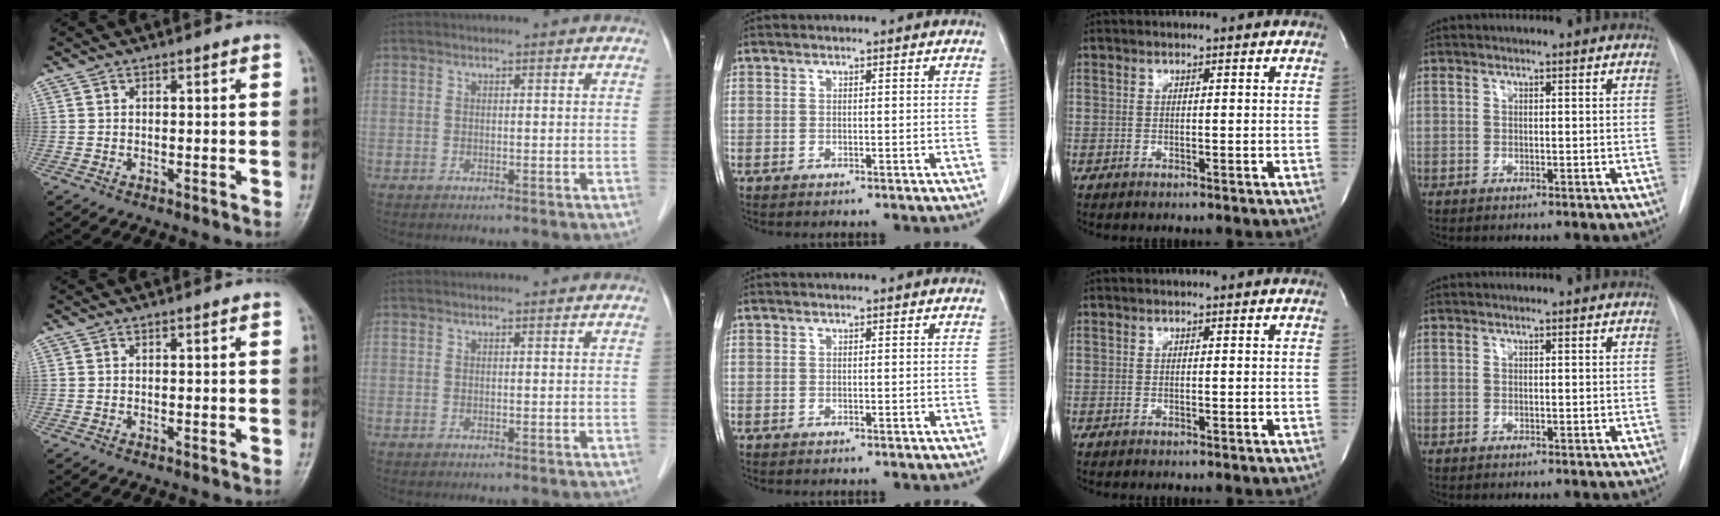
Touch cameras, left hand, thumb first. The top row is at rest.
{}